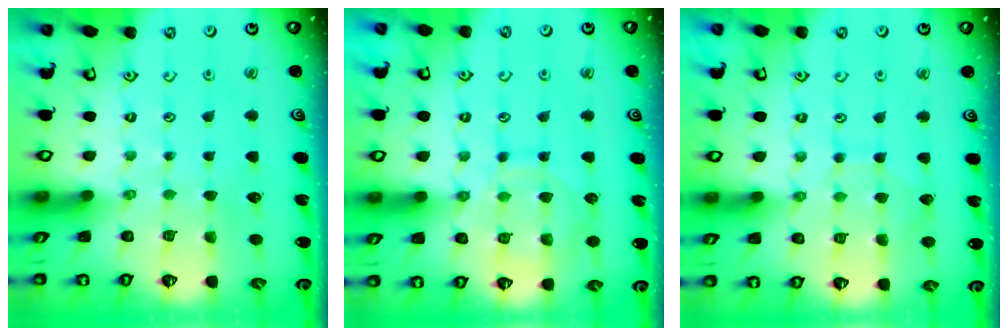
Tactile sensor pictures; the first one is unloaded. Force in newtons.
{"total": 11.7, "press": 11.7, "slide": 1.1}
{"total": 5.1, "press": 5.1, "slide": 0.5}